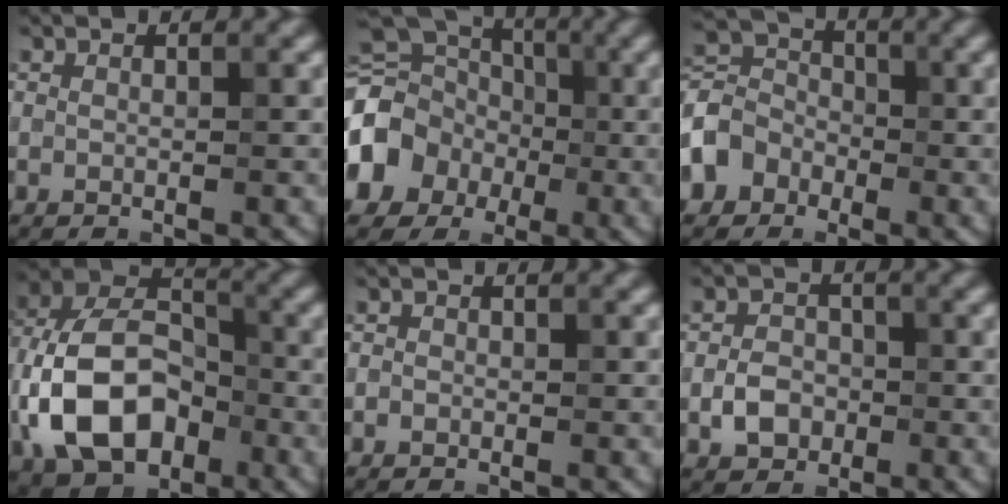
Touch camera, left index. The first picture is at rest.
{"total": 11.8, "force": [-2.5, 10.1, 5.6], "torque": [-0.107, -0.004, -0.081]}
{"total": 4.2, "force": [-1.9, 3.5, 1.1], "torque": [-0.018, 0.011, -0.056]}
{"total": 11.4, "force": [-3.4, 7.4, 7.9], "torque": [-0.157, 0.009, -0.075]}
{"total": 0.6, "force": [-0.3, 0.6, 0.1], "torque": [0.002, -0.004, -0.006]}
{"total": 2.9, "force": [-1.0, 2.2, 1.5], "torque": [-0.022, 0.001, -0.023]}